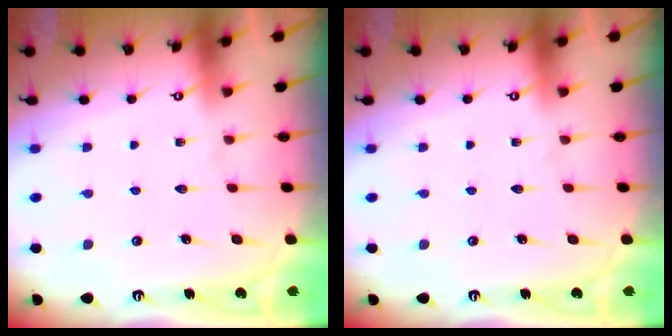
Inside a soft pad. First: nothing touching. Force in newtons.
{"total": 0.0}